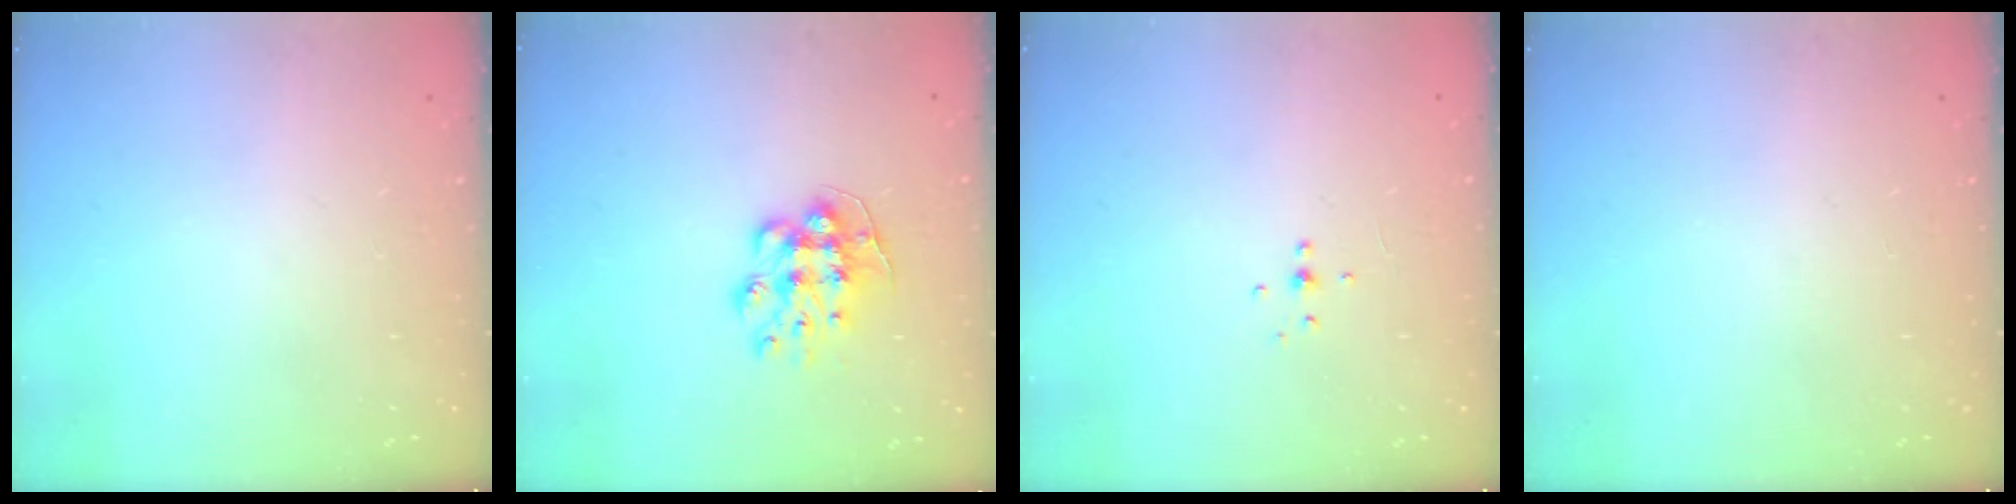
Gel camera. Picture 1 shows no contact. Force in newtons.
{"total": 9.3, "press": 9.3, "slide": 0.3}
{"total": 3.4, "press": 3.3, "slide": 0.8}
{"total": 0.0}